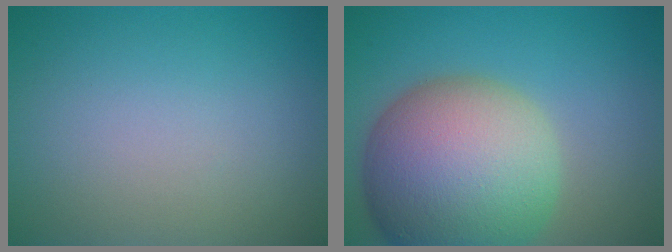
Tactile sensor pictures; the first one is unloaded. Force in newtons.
{"total": 14.6, "press": 14.6, "slide": 1.3}